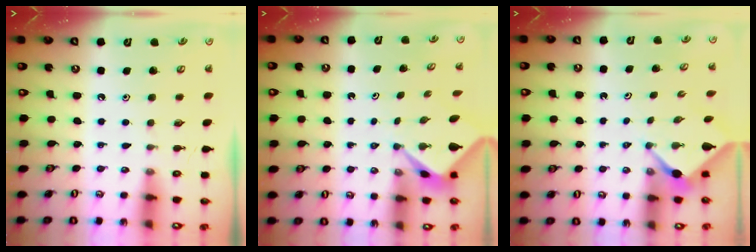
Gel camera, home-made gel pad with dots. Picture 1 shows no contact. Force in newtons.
{"total": 2.0, "press": 2.0, "slide": 0.2}
{"total": 2.5, "press": 2.5, "slide": 0.3}